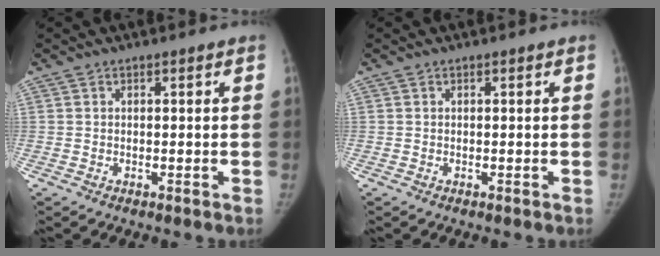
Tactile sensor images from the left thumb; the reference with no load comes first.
{"total": 0.0}